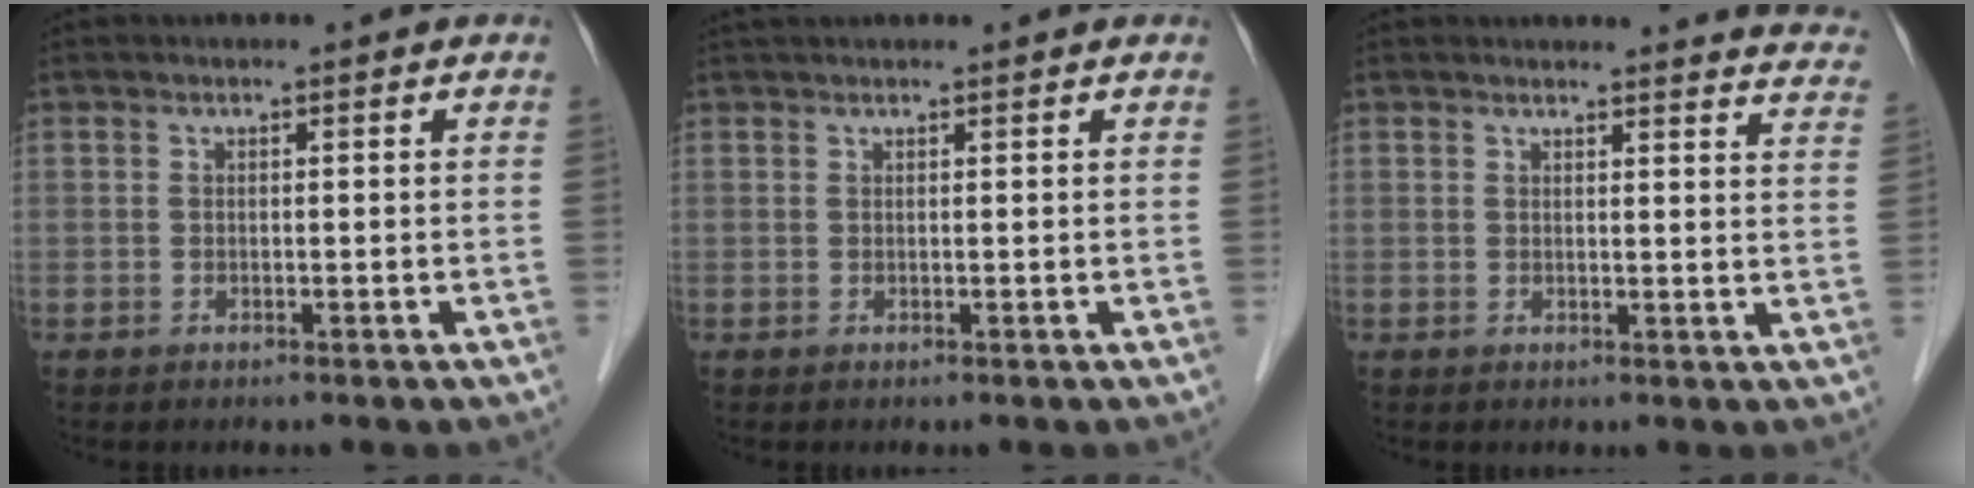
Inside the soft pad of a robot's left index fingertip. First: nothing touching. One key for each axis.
{"total": 3.4, "fx": 3.1, "fy": 0.2, "fz": 1.2, "tx": -0.013, "ty": 0.036, "tz": 0.048}
{"total": 12.0, "fx": 11.9, "fy": 1.5, "fz": 1.3, "tx": 0.020, "ty": -0.059, "tz": 0.092}